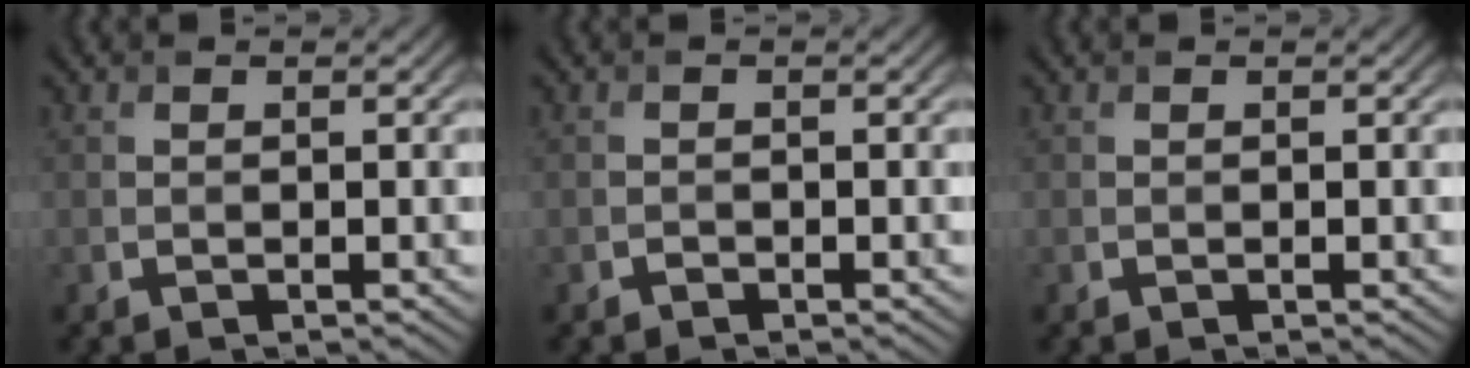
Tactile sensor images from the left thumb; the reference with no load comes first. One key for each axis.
{"total": 0.6, "fx": -0.5, "fy": 0.1, "fz": -0.3, "tx": 0.004, "ty": -0.002, "tz": -0.006}
{"total": 0.0}